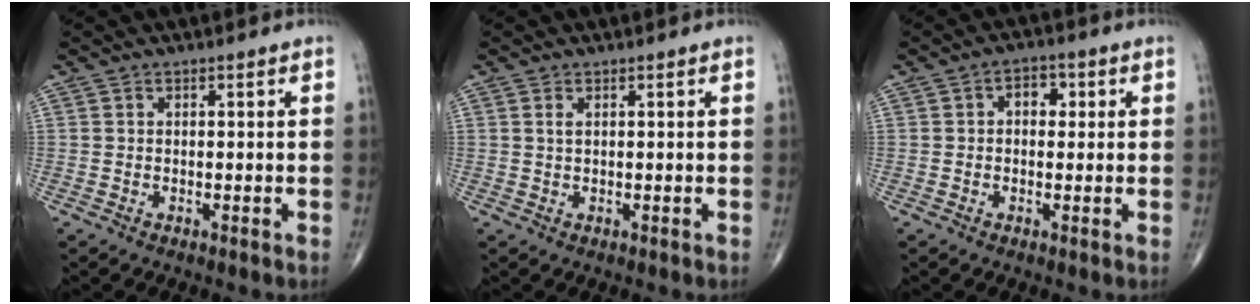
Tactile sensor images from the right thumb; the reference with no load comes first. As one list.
[{"total": 0.9, "force": [0.4, 0.3, 0.7], "torque": [-0.015, 0.004, 0.010]}, {"total": 3.9, "force": [0.7, 2.7, 2.8], "torque": [-0.020, 0.009, 0.004]}]